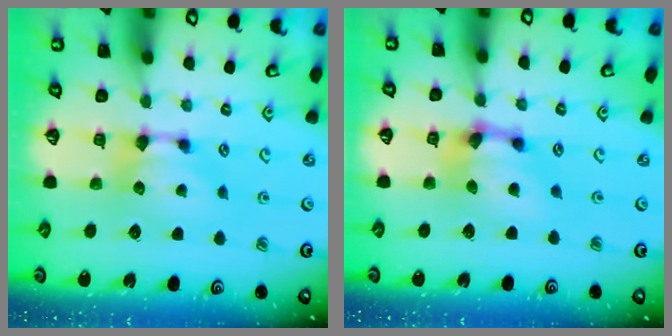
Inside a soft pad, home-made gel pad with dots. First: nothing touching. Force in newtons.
{"total": 3.3, "press": 2.6, "slide": 2.1}